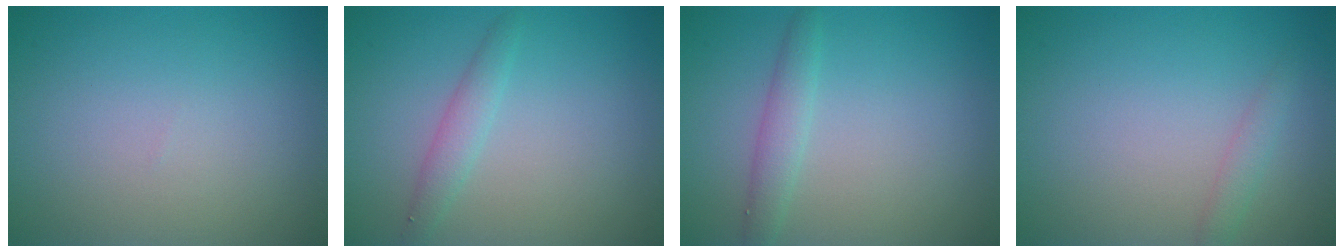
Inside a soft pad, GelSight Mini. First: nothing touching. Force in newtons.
{"total": 1.6, "press": 1.6, "slide": 0.0}
{"total": 1.9, "press": 1.9, "slide": 0.1}
{"total": 1.2, "press": 1.2, "slide": 0.2}